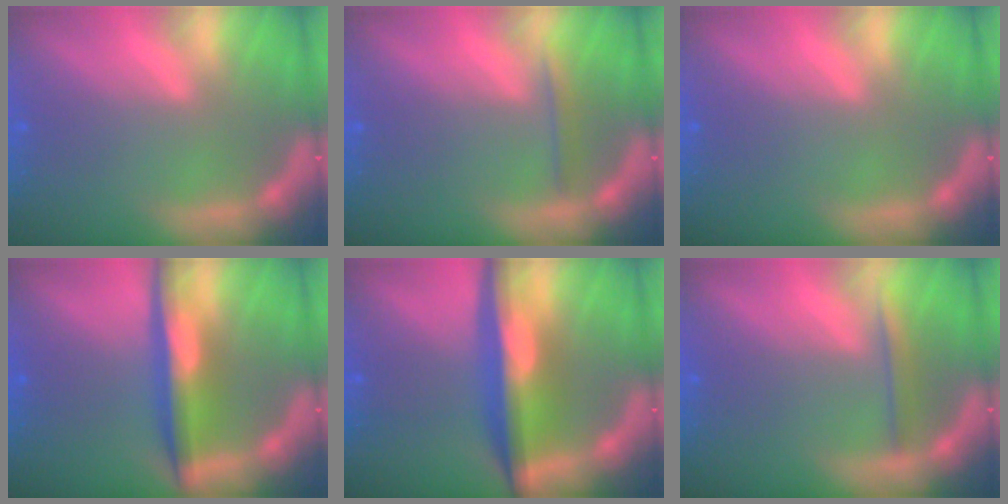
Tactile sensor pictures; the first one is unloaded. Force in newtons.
{"total": 1.4}
{"total": 0.0}
{"total": 5.5}
{"total": 7.4}
{"total": 2.0}